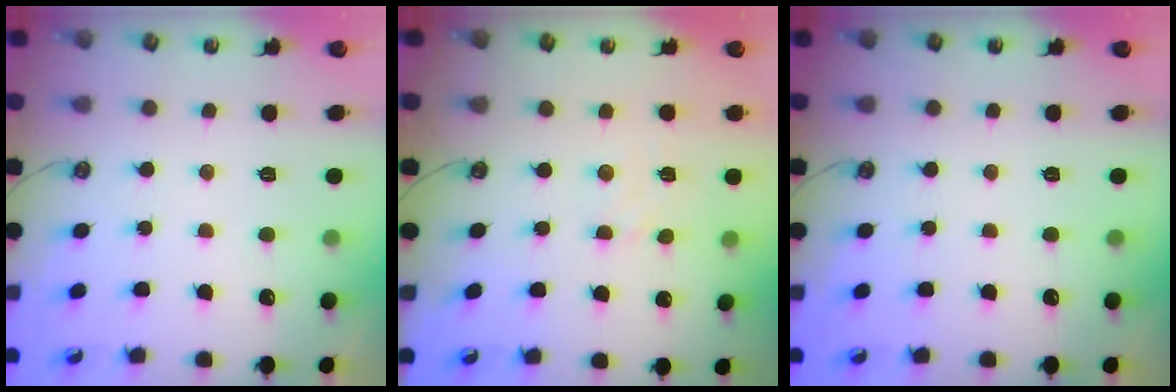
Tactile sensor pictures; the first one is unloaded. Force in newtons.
{"total": 2.4, "press": 2.4, "slide": 0.4}
{"total": 0.0}